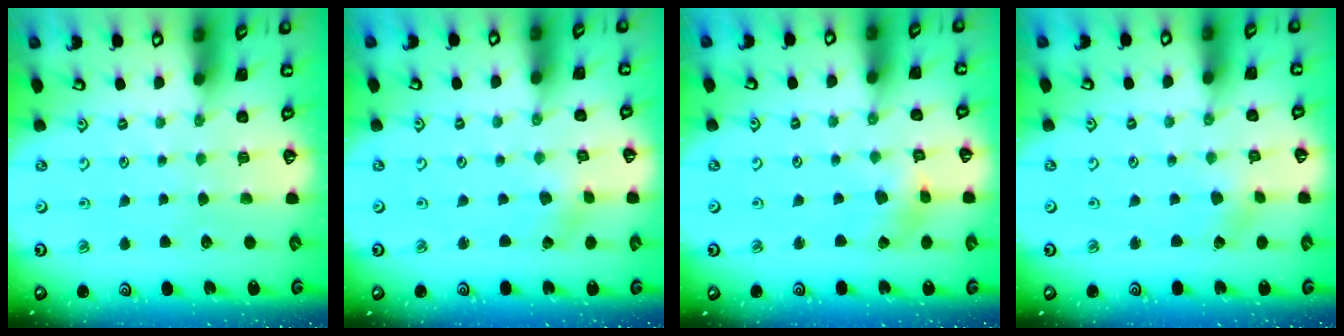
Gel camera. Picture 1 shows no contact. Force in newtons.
{"total": 0.7, "press": 0.6, "slide": 0.2}
{"total": 2.2, "press": 2.2, "slide": 0.4}
{"total": 1.4, "press": 1.4, "slide": 0.2}